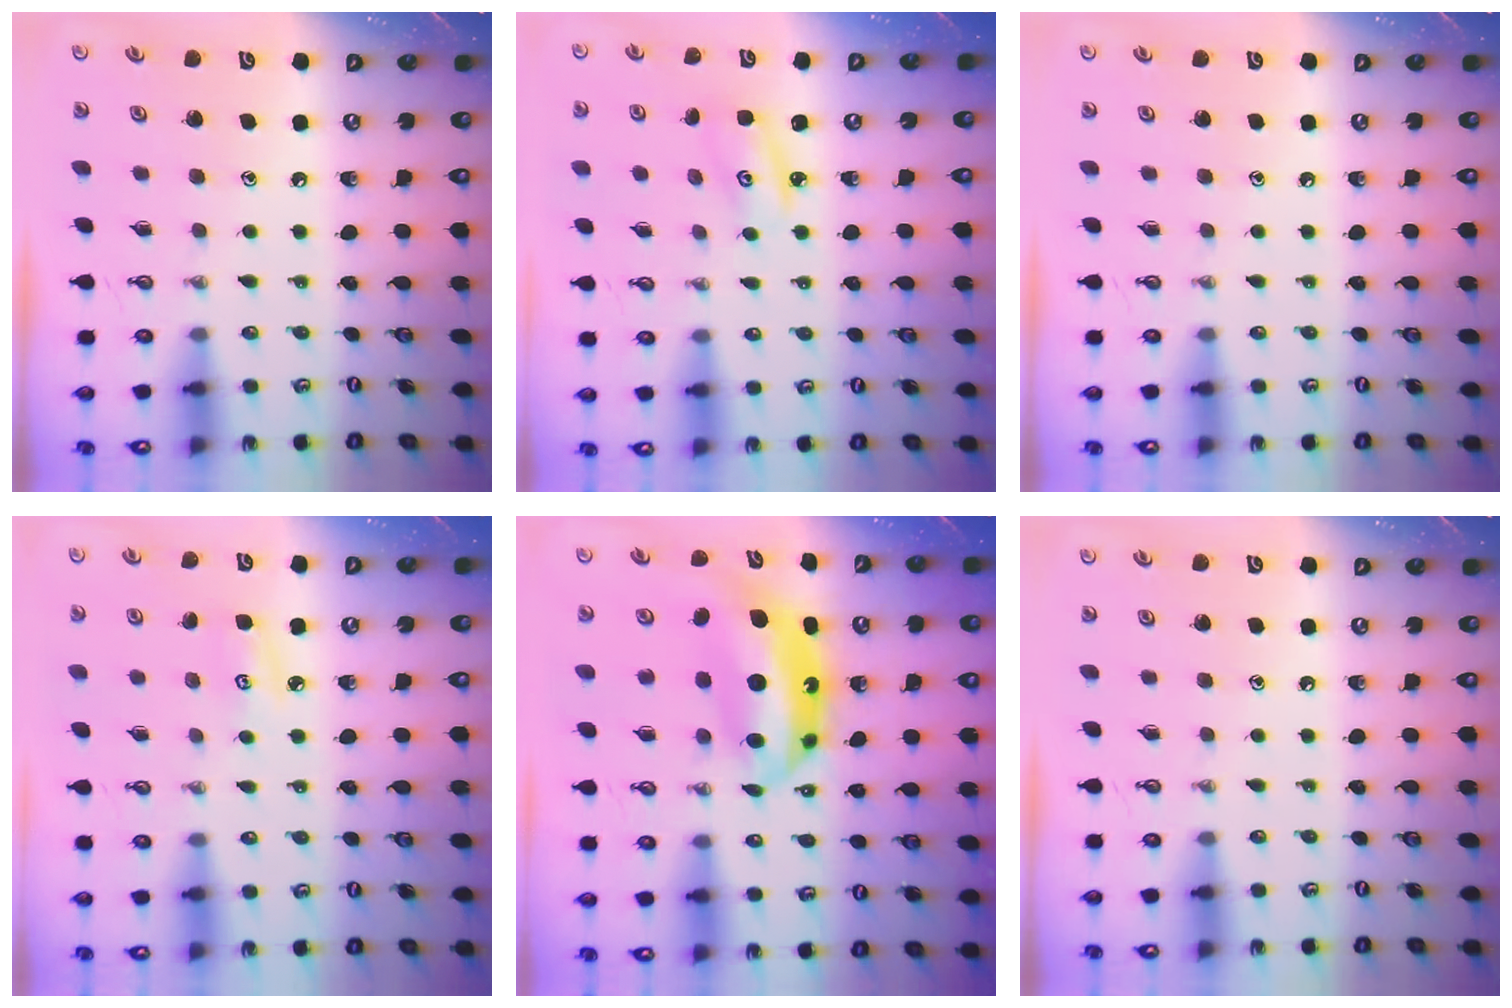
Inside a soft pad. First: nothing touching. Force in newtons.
{"total": 2.8, "press": 2.8, "slide": 0.2}
{"total": 0.0}
{"total": 4.7, "press": 4.6, "slide": 0.5}
{"total": 9.3, "press": 9.2, "slide": 1.0}
{"total": 0.0}